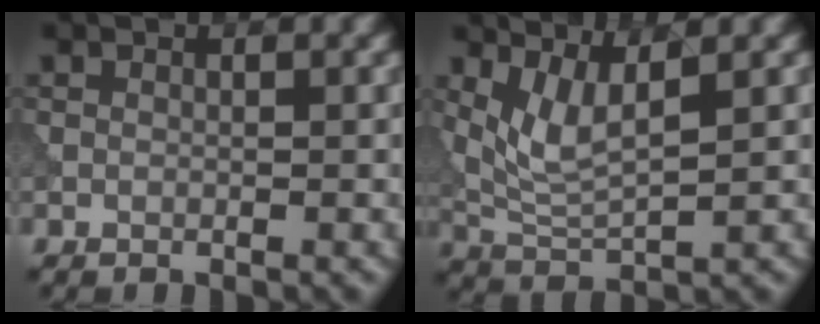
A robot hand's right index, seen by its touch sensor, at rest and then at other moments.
{"total": 3.6, "force": [1.4, 1.0, 3.2], "torque": [-0.076, -0.010, 0.037]}